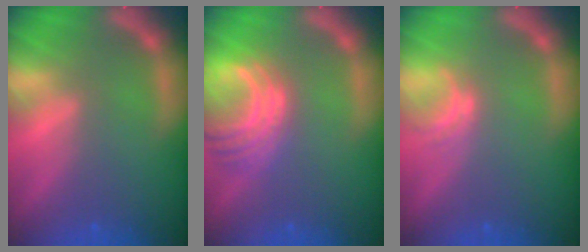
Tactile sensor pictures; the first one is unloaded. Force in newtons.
{"total": 7.0}
{"total": 1.5}